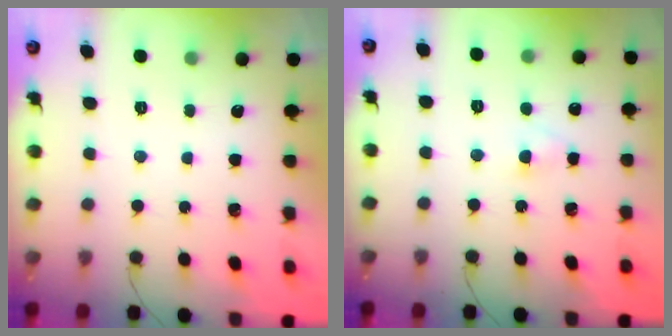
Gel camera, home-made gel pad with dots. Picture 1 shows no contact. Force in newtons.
{"total": 2.1, "press": 1.9, "slide": 0.9}